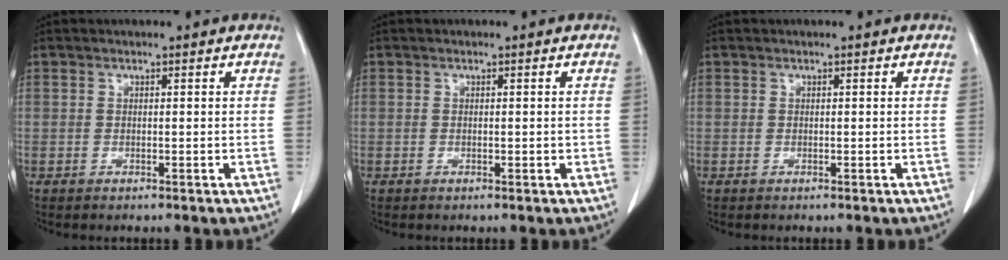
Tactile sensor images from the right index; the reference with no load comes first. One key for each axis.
{"total": 0.7, "fx": -0.1, "fy": 0.5, "fz": 0.5, "tx": -0.005, "ty": 0.002, "tz": 0.000}
{"total": 0.0}